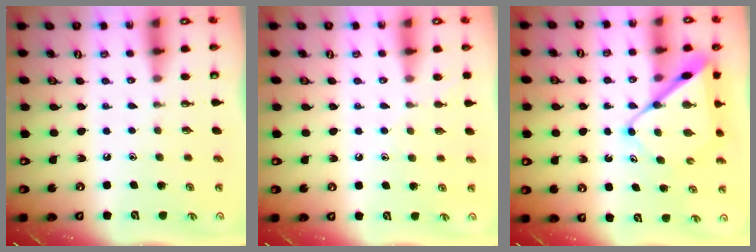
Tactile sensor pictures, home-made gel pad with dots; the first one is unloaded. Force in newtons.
{"total": 5.0, "press": 5.0, "slide": 0.5}
{"total": 11.3, "press": 11.3, "slide": 1.0}